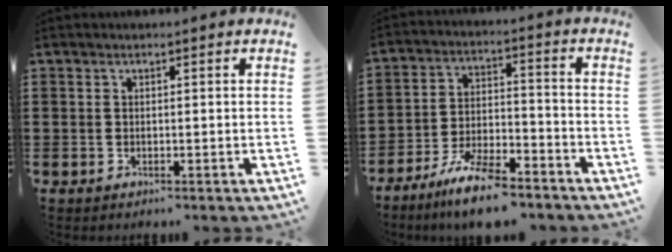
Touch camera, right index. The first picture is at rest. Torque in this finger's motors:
{"motor_torque": [0.45, 0.63, 0.76, 0.16]}